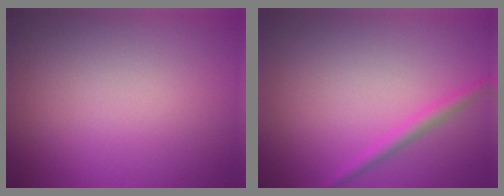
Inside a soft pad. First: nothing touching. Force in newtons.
{"total": 1.5, "press": 1.5, "slide": 0.1}